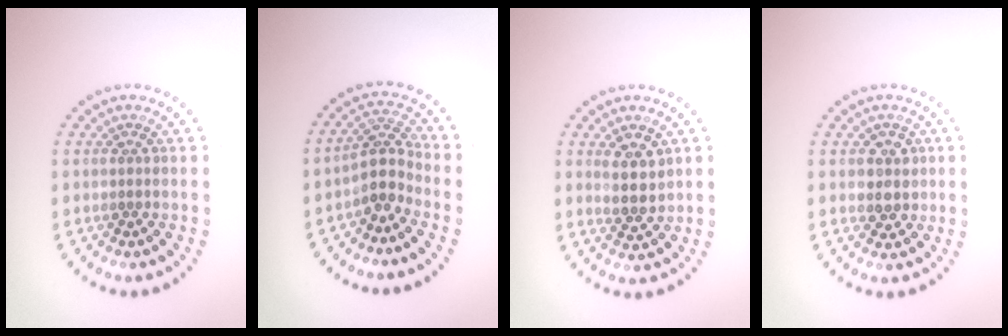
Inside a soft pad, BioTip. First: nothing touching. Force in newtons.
{"total": 3.1, "press": 2.5, "slide": 1.9}
{"total": 2.9, "press": 2.7, "slide": 1.2}
{"total": 2.2, "press": 2.0, "slide": 0.7}